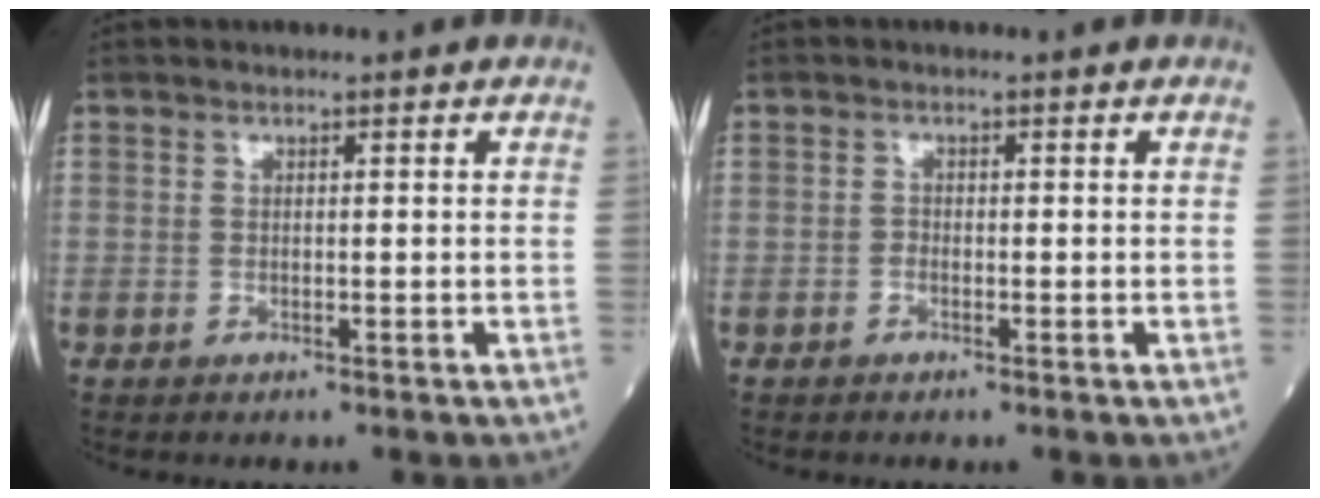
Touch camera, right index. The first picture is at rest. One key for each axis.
{"total": 0.6, "fx": -0.4, "fy": 0.3, "fz": 0.3, "tx": -0.001, "ty": 0.003, "tz": -0.009}